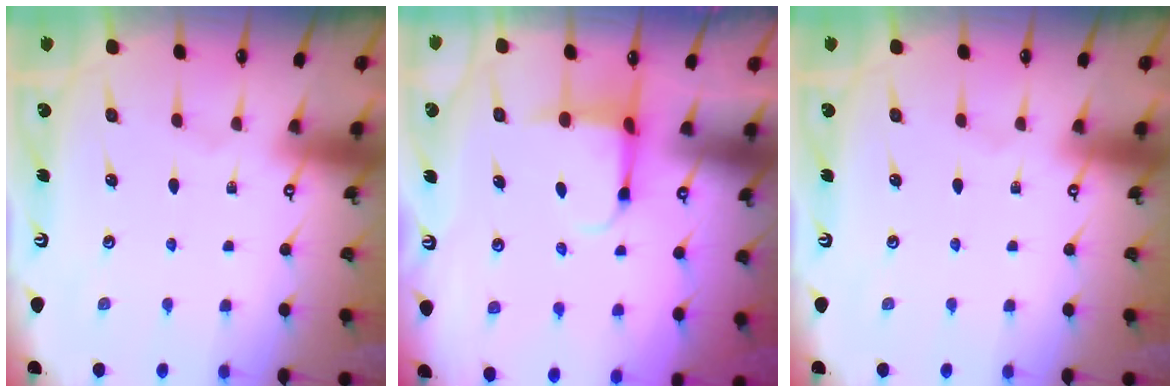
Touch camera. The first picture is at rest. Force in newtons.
{"total": 3.7, "press": 3.3, "slide": 1.6}
{"total": 0.0}